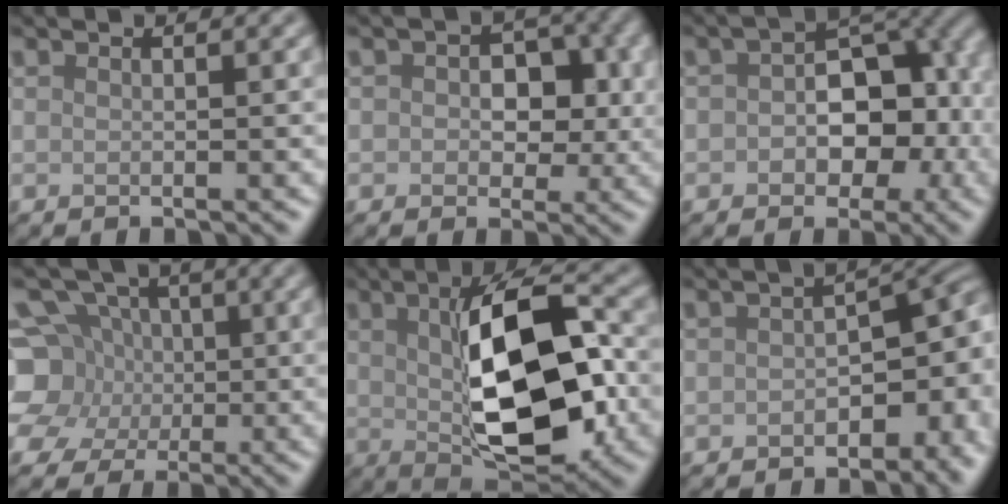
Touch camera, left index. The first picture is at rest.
{"total": 5.1, "force": [0.5, 3.5, 3.6], "torque": [-0.040, -0.002, 0.001]}
{"total": 8.2, "force": [-0.4, 5.4, 6.1], "torque": [-0.069, -0.001, -0.010]}
{"total": 11.0, "force": [0.1, 10.1, 4.3], "torque": [-0.120, 0.029, -0.034]}
{"total": 11.6, "force": [0.4, 5.2, 10.4], "torque": [-0.171, 0.006, 0.009]}
{"total": 8.8, "force": [-2.3, 5.4, 6.5], "torque": [-0.058, -0.011, -0.033]}